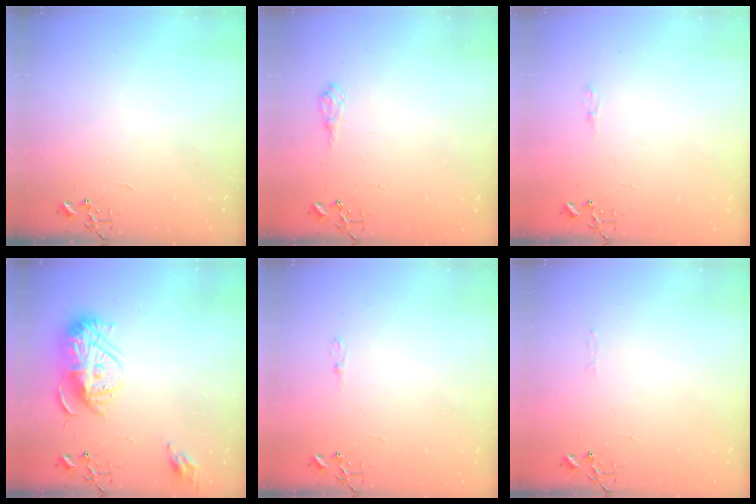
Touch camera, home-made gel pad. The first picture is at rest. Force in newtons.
{"total": 7.7, "press": 7.7, "slide": 0.9}
{"total": 5.3, "press": 5.3, "slide": 0.6}
{"total": 15.1, "press": 15.0, "slide": 1.2}
{"total": 4.1, "press": 4.1, "slide": 0.5}
{"total": 2.8, "press": 2.8, "slide": 0.4}